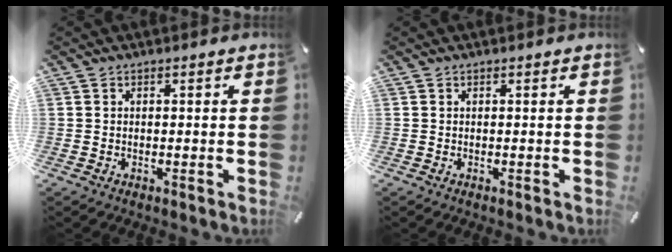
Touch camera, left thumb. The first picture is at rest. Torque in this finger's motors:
{"motor_torque": [-0.02, -0.02, 0.06, -0.07, 0.00]}